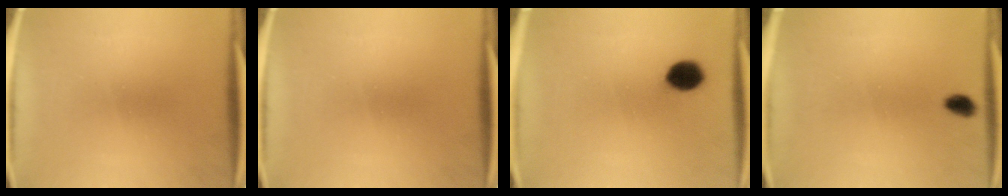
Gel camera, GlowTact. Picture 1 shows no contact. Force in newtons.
{"total": 0.0}
{"total": 6.0}
{"total": 2.1}